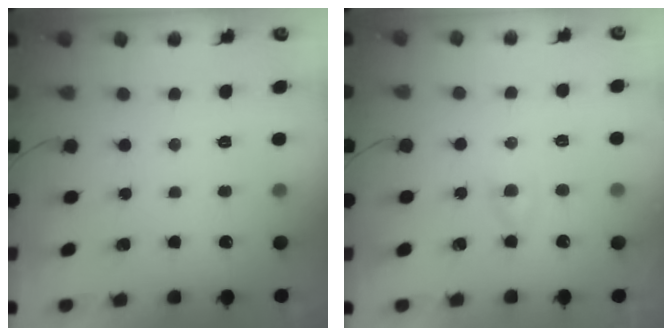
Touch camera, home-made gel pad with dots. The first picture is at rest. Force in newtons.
{"total": 1.6, "press": 1.5, "slide": 0.6}